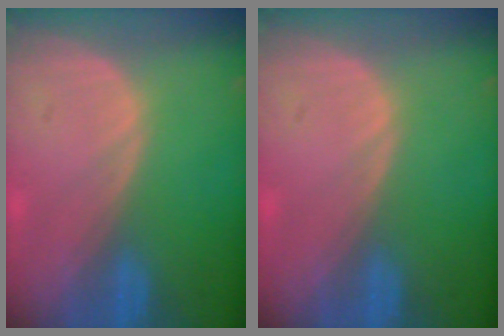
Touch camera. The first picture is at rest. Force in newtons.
{"total": 0.0}